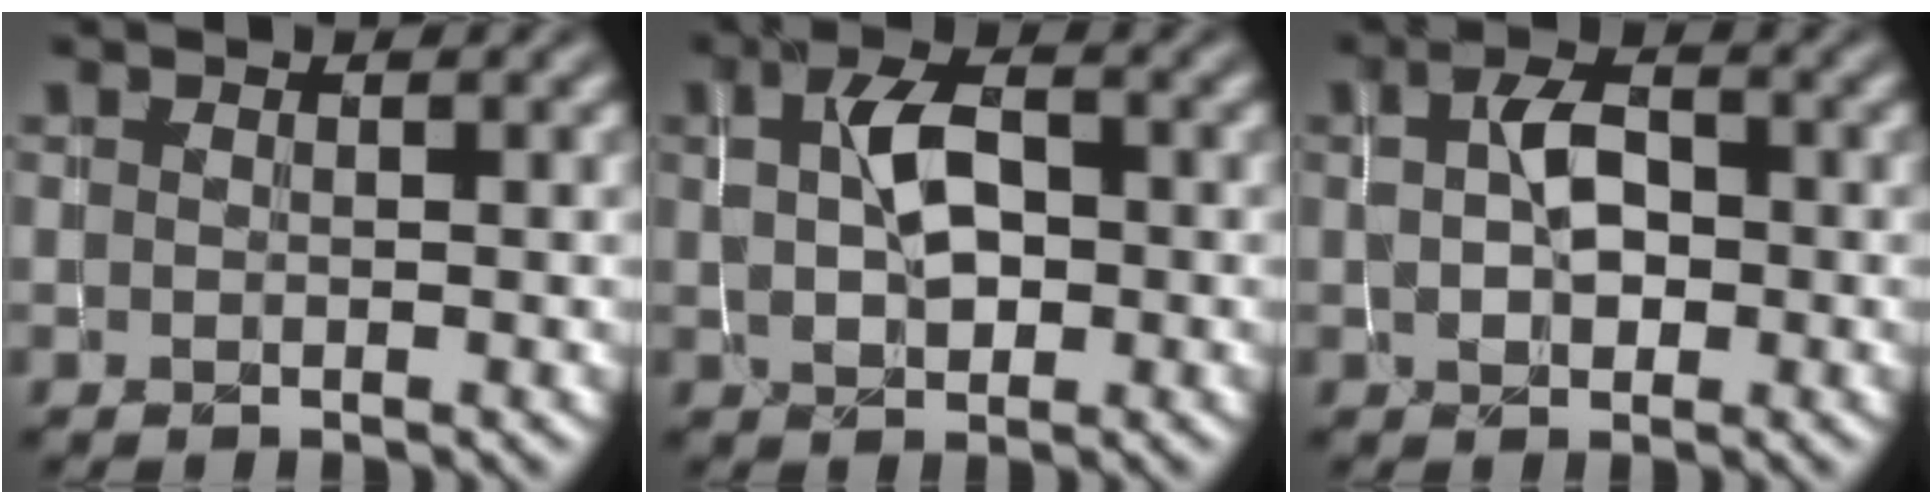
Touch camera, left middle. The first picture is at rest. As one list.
[{"total": 4.1, "force": [0.4, 2.5, 3.3], "torque": [-0.067, 0.009, 0.005]}, {"total": 3.7, "force": [0.1, 2.4, 2.8], "torque": [-0.055, 0.008, -0.002]}]